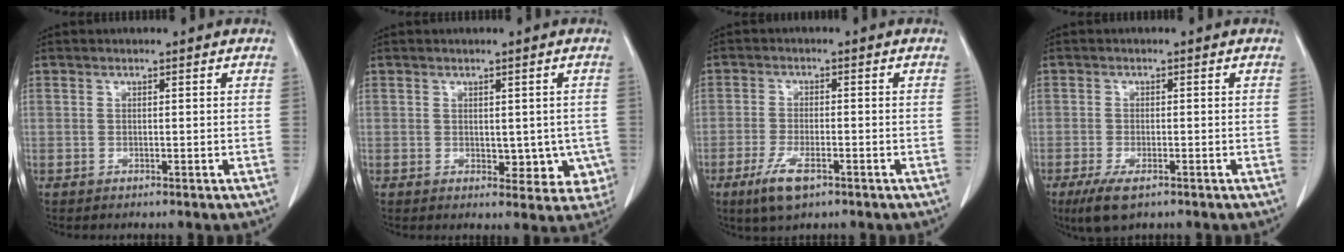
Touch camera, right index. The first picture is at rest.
{"total": 5.9, "force": [-0.7, 3.7, 4.5], "torque": [-0.026, -0.001, 0.001]}
{"total": 5.8, "force": [-3.3, 1.7, 4.4], "torque": [-0.092, -0.011, -0.056]}
{"total": 4.8, "force": [-3.0, 1.5, 3.4], "torque": [-0.069, -0.011, -0.049]}